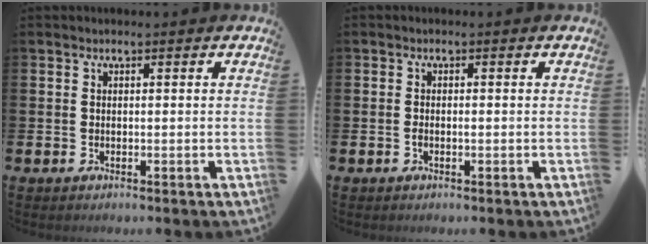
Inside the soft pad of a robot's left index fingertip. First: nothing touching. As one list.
[{"total": 0.5, "force": [-0.2, 0.2, 0.4], "torque": [-0.010, -0.002, -0.004]}]